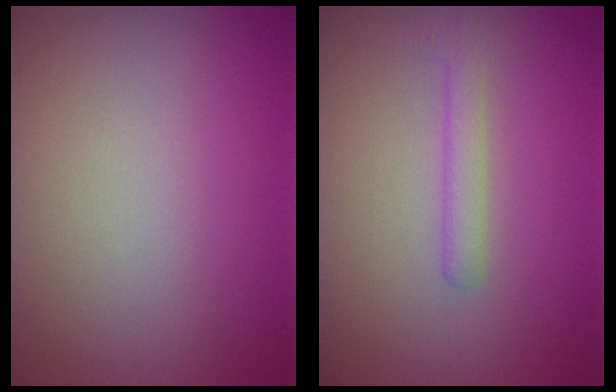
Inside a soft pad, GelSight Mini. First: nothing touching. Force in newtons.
{"total": 1.7, "press": 1.7, "slide": 0.1}